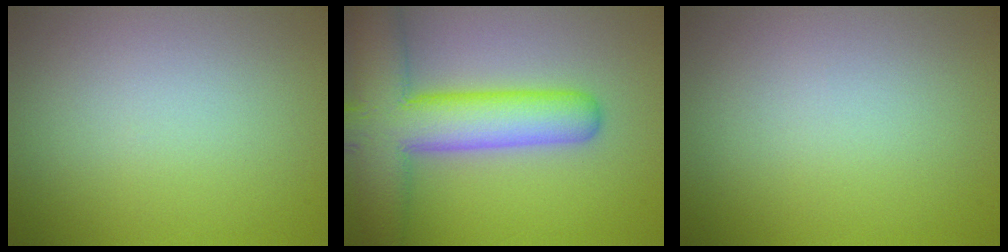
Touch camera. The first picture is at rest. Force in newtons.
{"total": 9.7, "press": 9.6, "slide": 0.6}
{"total": 0.0}